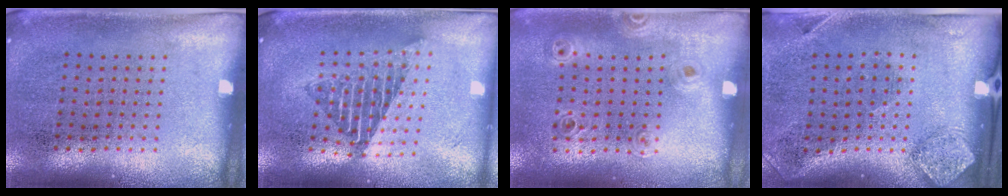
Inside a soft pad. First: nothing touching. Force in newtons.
{"total": 1.7, "press": 1.4, "slide": 1.0}
{"total": 0.9, "press": 0.9, "slide": 0.1}
{"total": 1.9, "press": 1.1, "slide": 1.6}